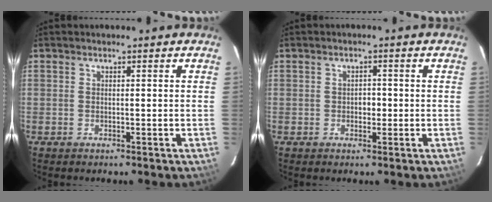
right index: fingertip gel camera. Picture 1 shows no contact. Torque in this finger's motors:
{"motor_torque": [0.09, 0.04, 0.06, 0.02]}